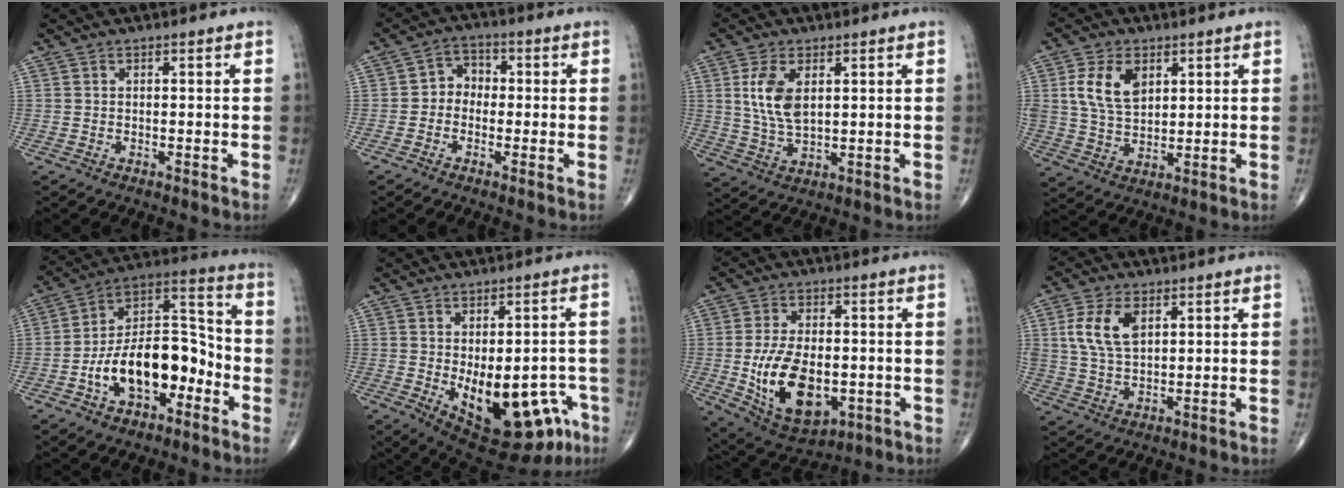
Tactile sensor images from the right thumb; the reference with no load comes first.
{"total": 4.7, "force": [-0.6, 4.0, 2.3], "torque": [-0.013, 0.022, -0.025]}
{"total": 8.3, "force": [2.3, 4.3, 6.7], "torque": [-0.132, -0.011, 0.051]}
{"total": 9.6, "force": [3.3, 6.1, 6.7], "torque": [-0.115, -0.010, 0.068]}
{"total": 18.1, "force": [-6.1, 10.2, 13.6], "torque": [-0.197, 0.066, -0.106]}
{"total": 19.3, "force": [-6.0, 9.5, 15.7], "torque": [-0.171, 0.010, -0.055]}
{"total": 16.2, "force": [-3.0, 9.1, 13.1], "torque": [-0.213, -0.005, -0.030]}
{"total": 8.9, "force": [2.9, 5.0, 6.7], "torque": [-0.135, -0.005, 0.058]}